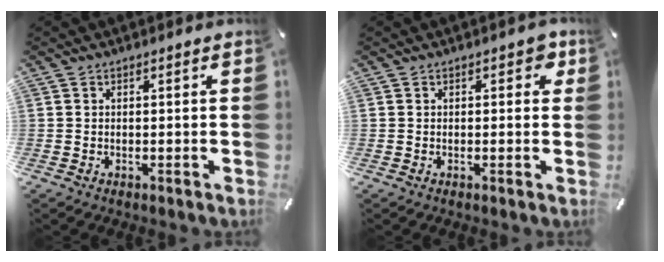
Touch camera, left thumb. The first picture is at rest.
{"total": 2.9, "force": [0.8, 1.9, 2.0], "torque": [-0.018, 0.001, 0.007]}